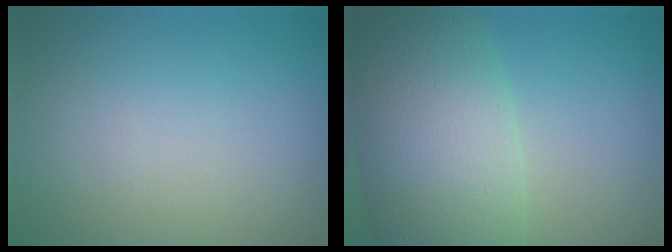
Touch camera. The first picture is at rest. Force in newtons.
{"total": 10.1, "press": 10.1, "slide": 0.5}